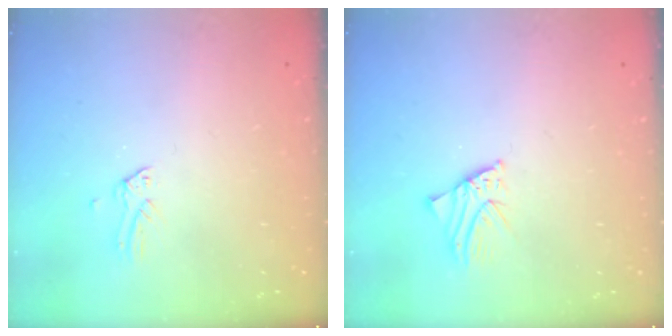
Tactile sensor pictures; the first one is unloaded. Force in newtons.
{"total": 1.5, "press": 1.5, "slide": 0.0}